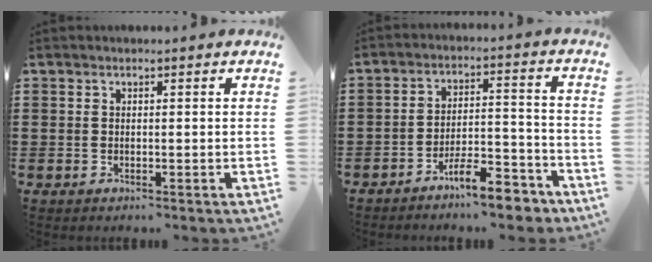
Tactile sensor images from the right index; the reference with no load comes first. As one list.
[{"total": 8.4, "force": [-7.1, 1.7, 4.2], "torque": [-0.058, 0.022, -0.129]}]